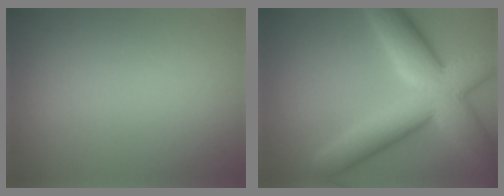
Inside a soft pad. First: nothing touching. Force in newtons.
{"total": 10.1, "press": 10.1, "slide": 0.5}